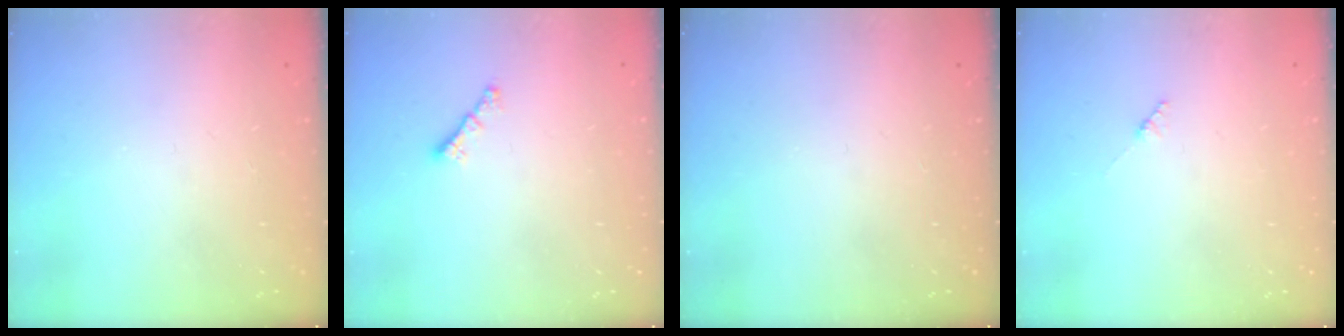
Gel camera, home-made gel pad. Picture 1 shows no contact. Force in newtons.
{"total": 0.8, "press": 0.7, "slide": 0.4}
{"total": 0.0}
{"total": 1.9, "press": 1.9, "slide": 0.2}